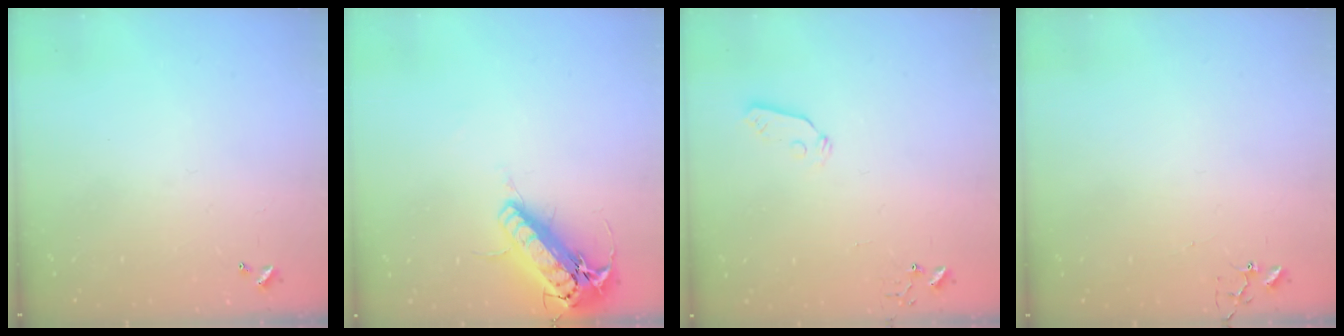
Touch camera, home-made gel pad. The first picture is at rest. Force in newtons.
{"total": 18.2, "press": 17.8, "slide": 3.8}
{"total": 4.6, "press": 4.6, "slide": 0.3}
{"total": 3.9, "press": 3.8, "slide": 0.2}